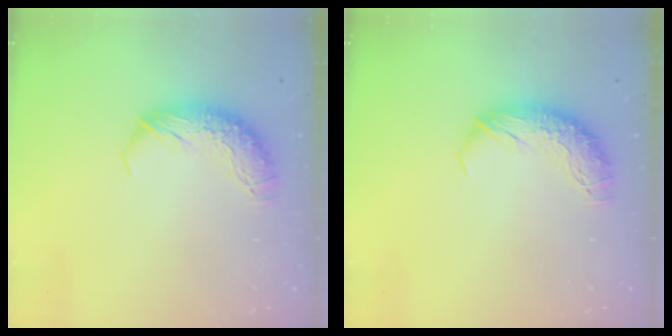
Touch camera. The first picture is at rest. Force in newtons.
{"total": 0.0}